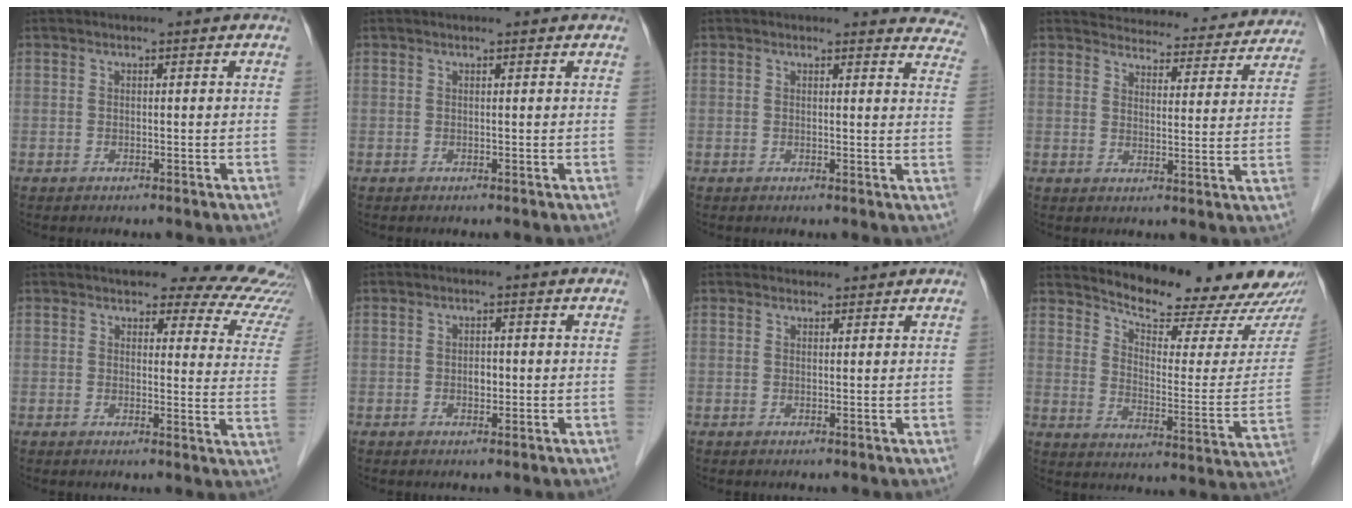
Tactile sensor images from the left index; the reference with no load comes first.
{"total": 1.6, "force": [1.4, 0.5, 0.6], "torque": [-0.013, 0.017, 0.013]}
{"total": 8.3, "force": [8.0, 2.2, 0.4], "torque": [0.042, -0.043, 0.037]}
{"total": 17.4, "force": [16.5, 4.6, 3.0], "torque": [-0.016, -0.022, 0.179]}
{"total": 14.2, "force": [13.1, 3.3, 4.2], "torque": [-0.012, -0.050, 0.110]}
{"total": 1.5, "force": [-0.5, 0.9, 1.1], "torque": [-0.017, -0.002, -0.006]}
{"total": 2.6, "force": [2.3, 1.1, -0.1], "torque": [0.006, 0.017, 0.029]}
{"total": 19.5, "force": [17.9, 3.5, 6.9], "torque": [-0.091, -0.068, 0.226]}